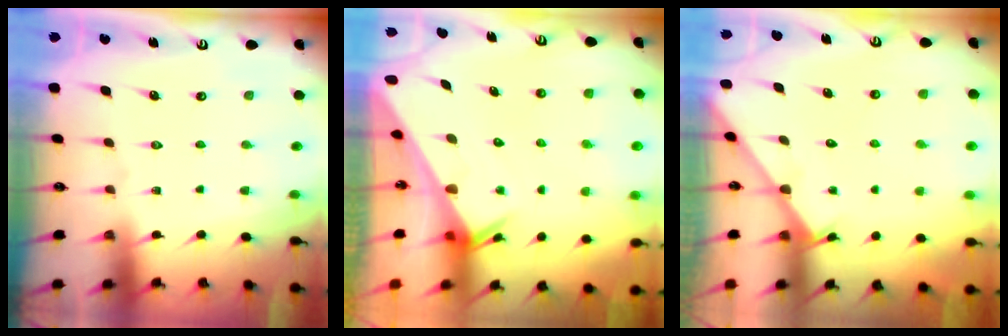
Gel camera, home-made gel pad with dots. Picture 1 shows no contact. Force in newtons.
{"total": 2.7, "press": 2.7, "slide": 0.1}
{"total": 1.1, "press": 1.1, "slide": 0.1}